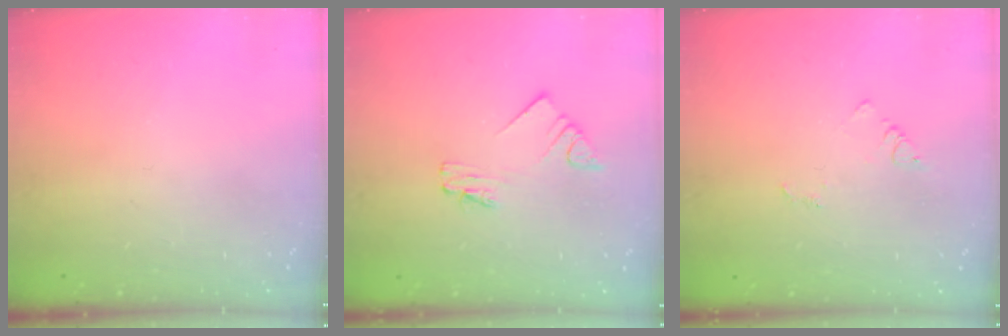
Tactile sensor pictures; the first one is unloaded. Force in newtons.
{"total": 2.0, "press": 2.0, "slide": 0.3}
{"total": 2.9, "press": 2.9, "slide": 0.3}